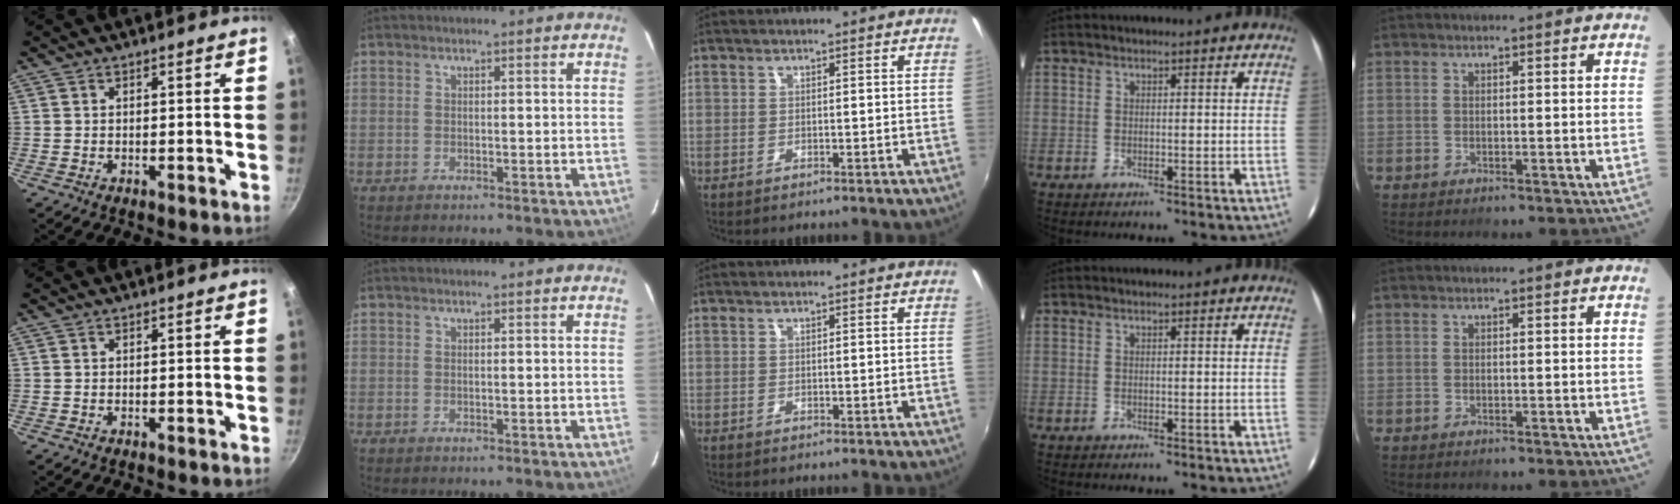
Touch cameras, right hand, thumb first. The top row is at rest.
{}